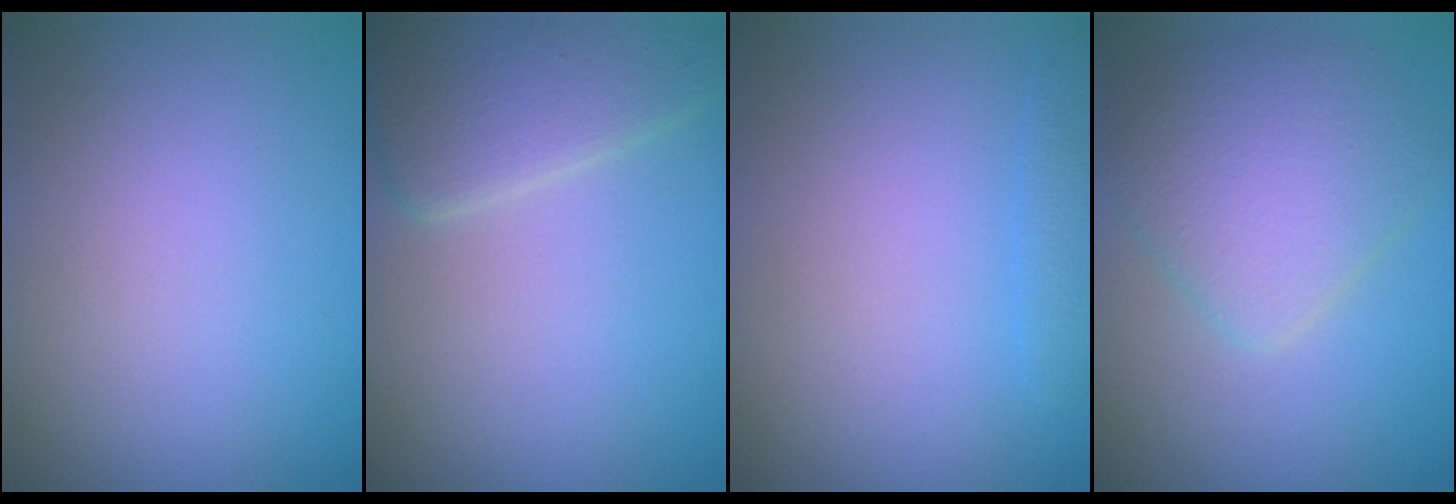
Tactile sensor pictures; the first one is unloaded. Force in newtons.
{"total": 4.4, "press": 4.4, "slide": 0.1}
{"total": 1.2, "press": 1.2, "slide": 0.1}
{"total": 4.5, "press": 4.5, "slide": 0.1}